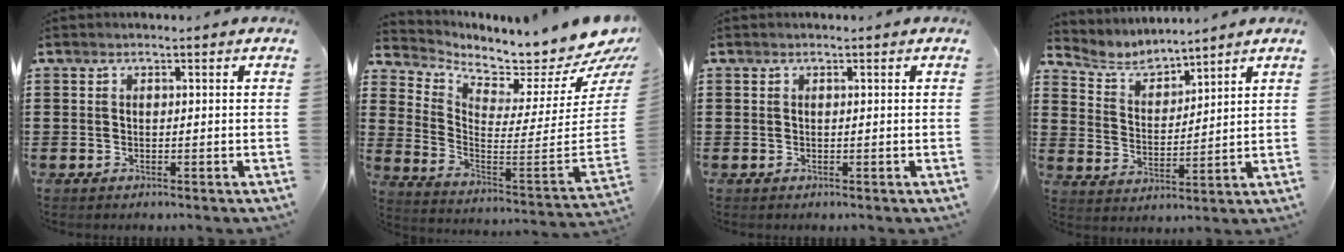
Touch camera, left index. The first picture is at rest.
{"total": 4.7, "force": [4.6, 0.3, 1.1], "torque": [-0.041, -0.079, 0.066]}
{"total": 0.0}
{"total": 4.7, "force": [4.6, 1.0, 0.8], "torque": [-0.040, -0.023, 0.079]}